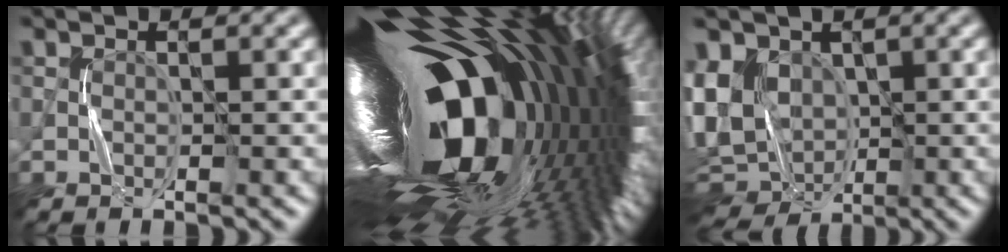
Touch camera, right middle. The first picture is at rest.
{"total": 20.0, "force": [0.4, 8.6, 18.1], "torque": [-0.276, -0.028, -0.009]}
{"total": 8.3, "force": [-0.3, 5.4, 6.3], "torque": [-0.112, -0.016, 0.008]}